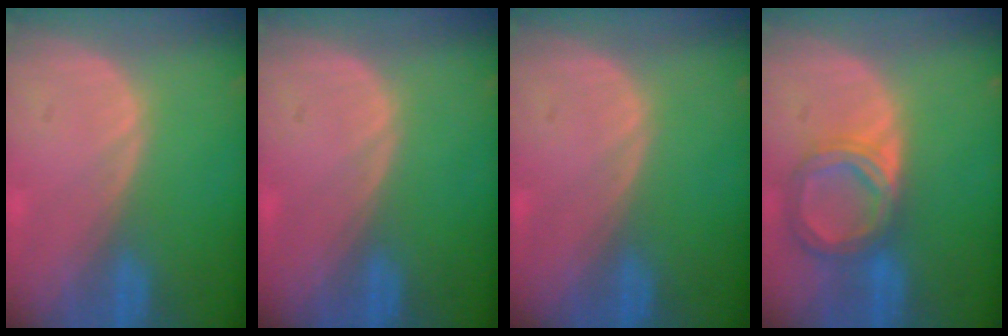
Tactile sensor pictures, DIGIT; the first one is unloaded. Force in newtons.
{"total": 0.0}
{"total": 0.0}
{"total": 6.7, "press": 6.1, "slide": 2.7}